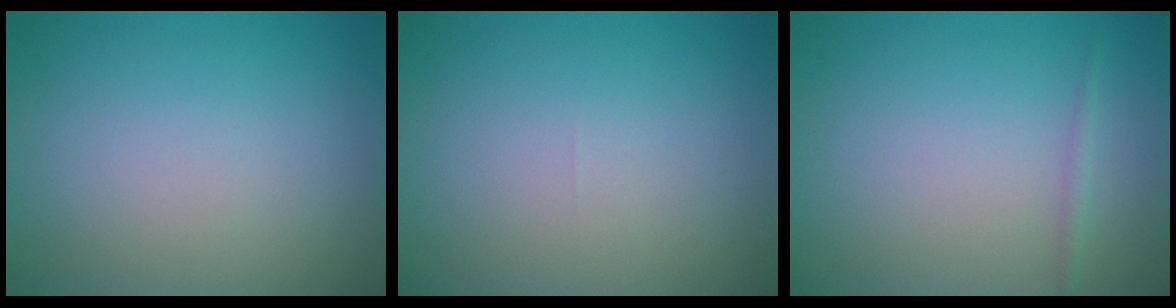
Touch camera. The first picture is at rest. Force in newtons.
{"total": 0.0}
{"total": 0.8, "press": 0.8, "slide": 0.0}